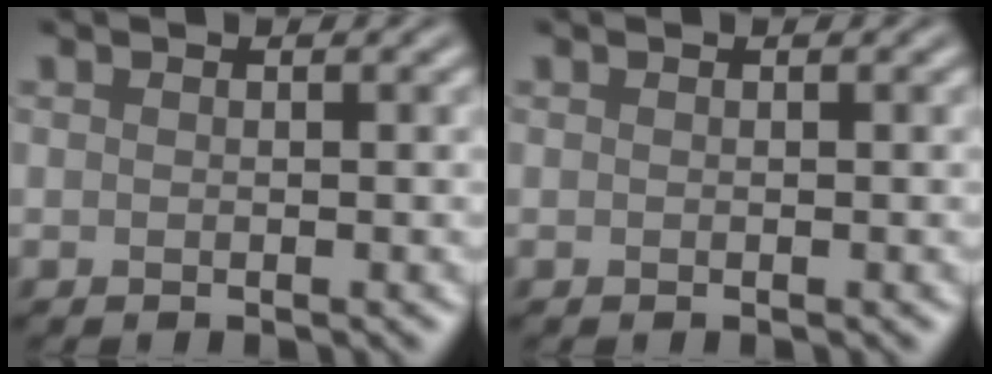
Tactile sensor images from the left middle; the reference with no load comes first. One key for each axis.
{"total": 0.0}